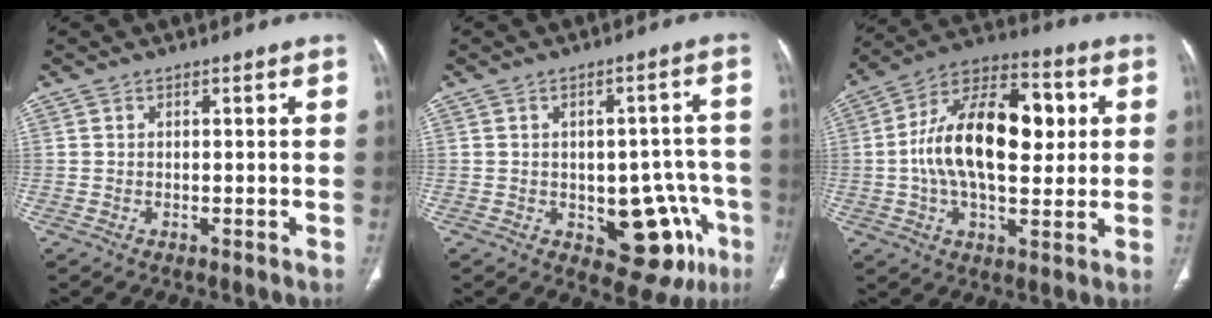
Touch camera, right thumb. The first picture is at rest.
{"total": 13.3, "force": [-4.9, 7.4, 9.9], "torque": [-0.074, 0.029, -0.050]}
{"total": 21.0, "force": [2.2, 11.2, 17.7], "torque": [-0.281, 0.024, 0.031]}